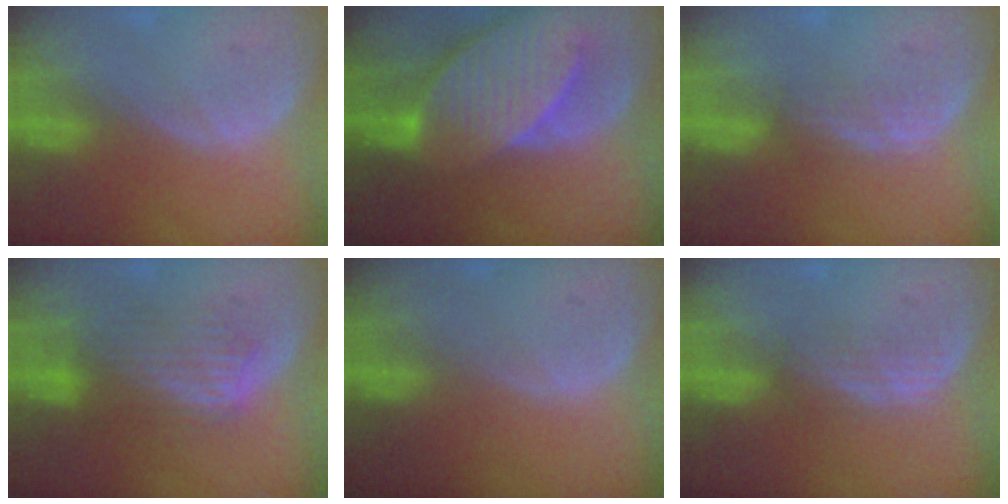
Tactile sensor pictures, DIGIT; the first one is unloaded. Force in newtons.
{"total": 10.7, "press": 9.4, "slide": 5.0}
{"total": 2.2, "press": 2.2, "slide": 0.4}
{"total": 6.3, "press": 6.3, "slide": 0.5}
{"total": 0.0}
{"total": 2.9, "press": 2.6, "slide": 1.2}